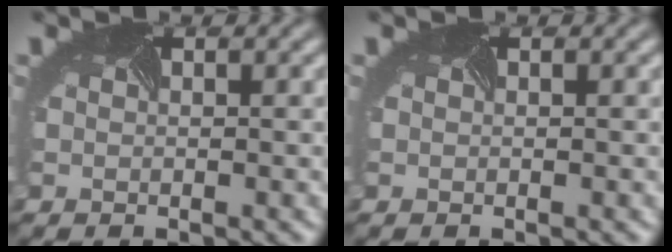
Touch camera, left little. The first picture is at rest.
{"total": 0.0}